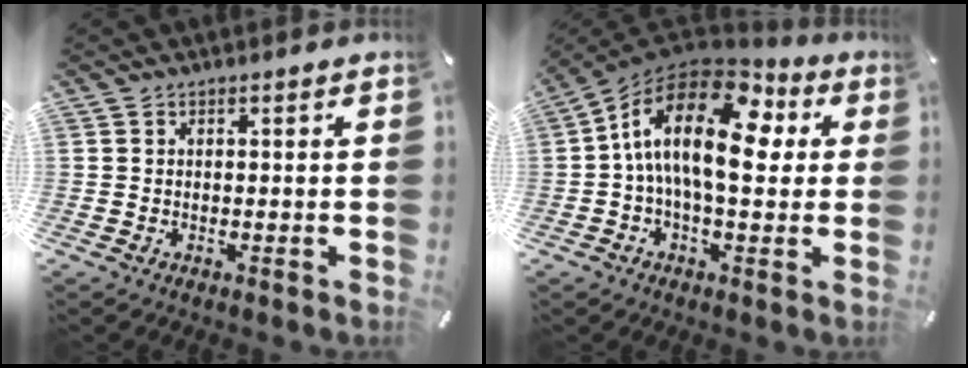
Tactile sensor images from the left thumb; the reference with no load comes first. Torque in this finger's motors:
{"motor_torque": [0.90, 1.19, 2.77, 0.00, 0.37]}